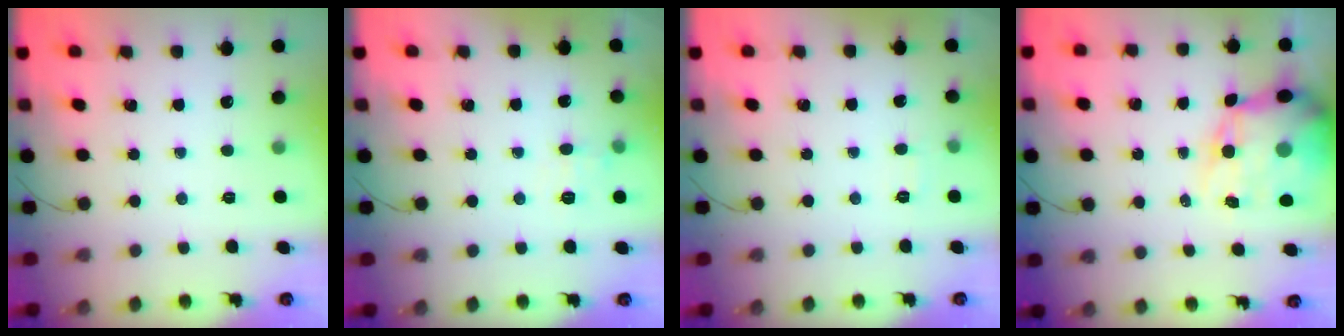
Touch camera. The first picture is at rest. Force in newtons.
{"total": 6.2, "press": 6.0, "slide": 1.8}
{"total": 2.0, "press": 1.7, "slide": 1.0}
{"total": 14.1, "press": 13.6, "slide": 3.4}